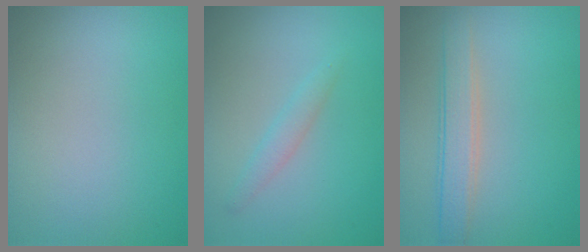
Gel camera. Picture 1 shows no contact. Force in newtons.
{"total": 1.3, "press": 1.3, "slide": 0.0}
{"total": 2.8, "press": 2.8, "slide": 0.3}